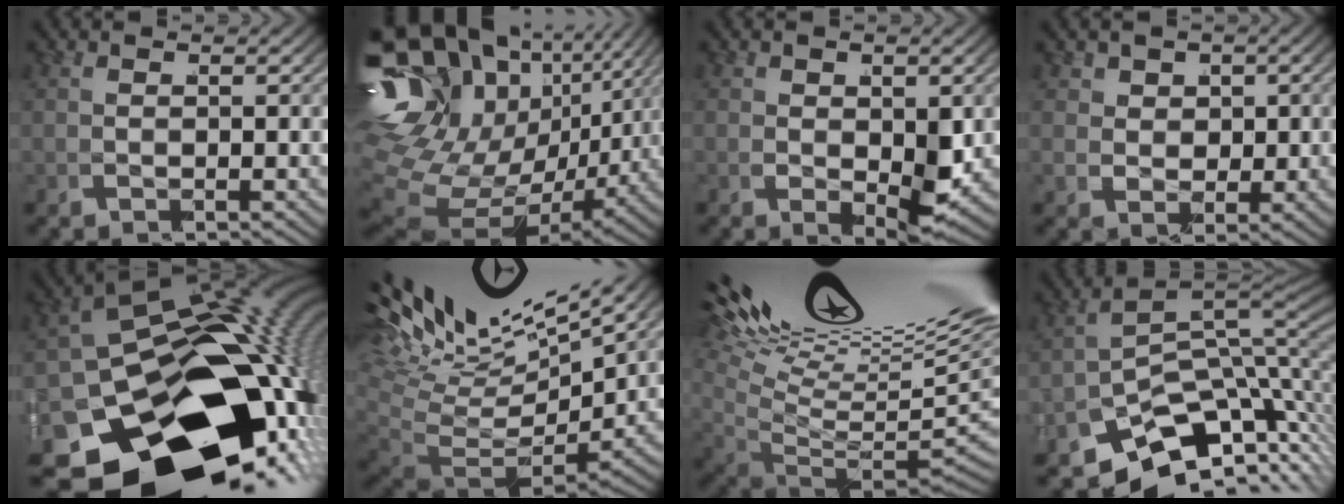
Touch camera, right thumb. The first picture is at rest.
{"total": 17.9, "force": [0.8, 13.2, 12.1], "torque": [-0.239, -0.031, 0.013]}
{"total": 2.5, "force": [-0.5, 1.3, 2.1], "torque": [-0.040, -0.013, -0.001]}
{"total": 1.1, "force": [0.5, 0.9, -0.1], "torque": [-0.007, -0.006, 0.015]}
{"total": 28.4, "force": [-7.4, 16.9, 21.5], "torque": [-0.335, -0.065, -0.093]}
{"total": 10.3, "force": [0.6, 6.8, 7.7], "torque": [-0.171, -0.036, 0.023]}
{"total": 13.9, "force": [2.6, 8.4, 10.8], "torque": [-0.172, -0.016, 0.052]}
{"total": 14.3, "force": [-6.5, 9.1, 8.8], "torque": [-0.140, -0.044, -0.102]}